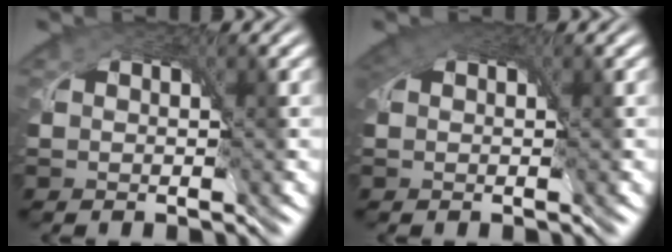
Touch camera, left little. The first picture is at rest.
{"total": 2.9, "force": [1.2, 1.9, 1.8], "torque": [-0.046, 0.003, 0.012]}